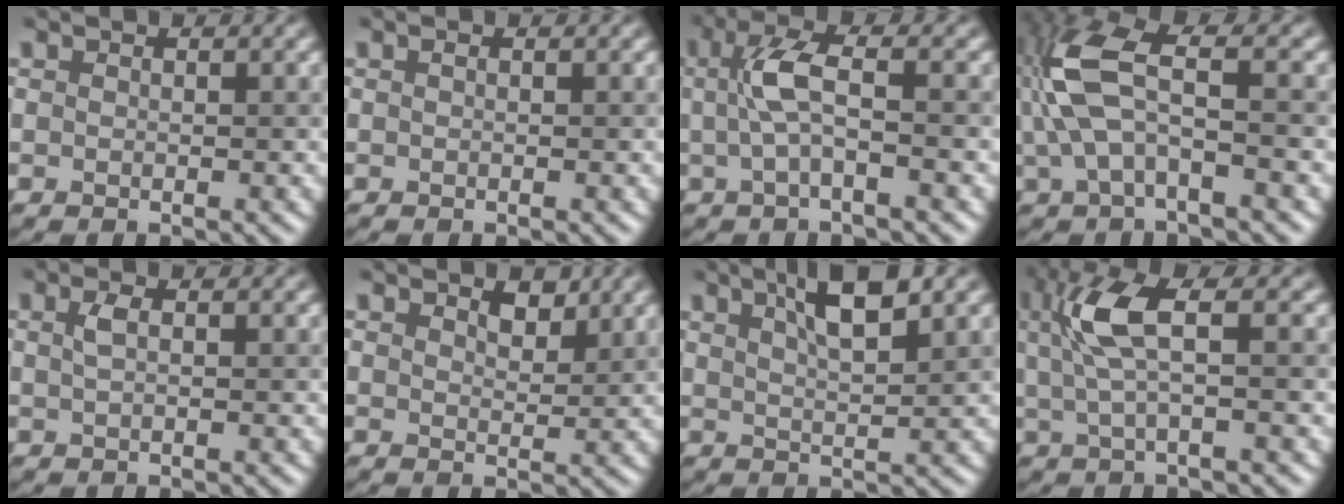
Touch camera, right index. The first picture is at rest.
{"total": 0.0}
{"total": 3.5, "force": [0.3, 0.7, 3.4], "torque": [-0.071, 0.012, 0.008]}
{"total": 6.6, "force": [0.8, 2.3, 6.1], "torque": [-0.147, 0.018, 0.013]}
{"total": 1.1, "force": [0.3, 0.3, 1.0], "torque": [-0.020, 0.010, 0.010]}
{"total": 1.8, "force": [1.3, 0.9, 0.8], "torque": [-0.012, 0.003, 0.026]}
{"total": 4.6, "force": [2.6, 1.0, 3.6], "torque": [-0.050, 0.013, 0.046]}
{"total": 5.0, "force": [1.3, 1.1, 4.7], "torque": [-0.105, 0.012, 0.031]}